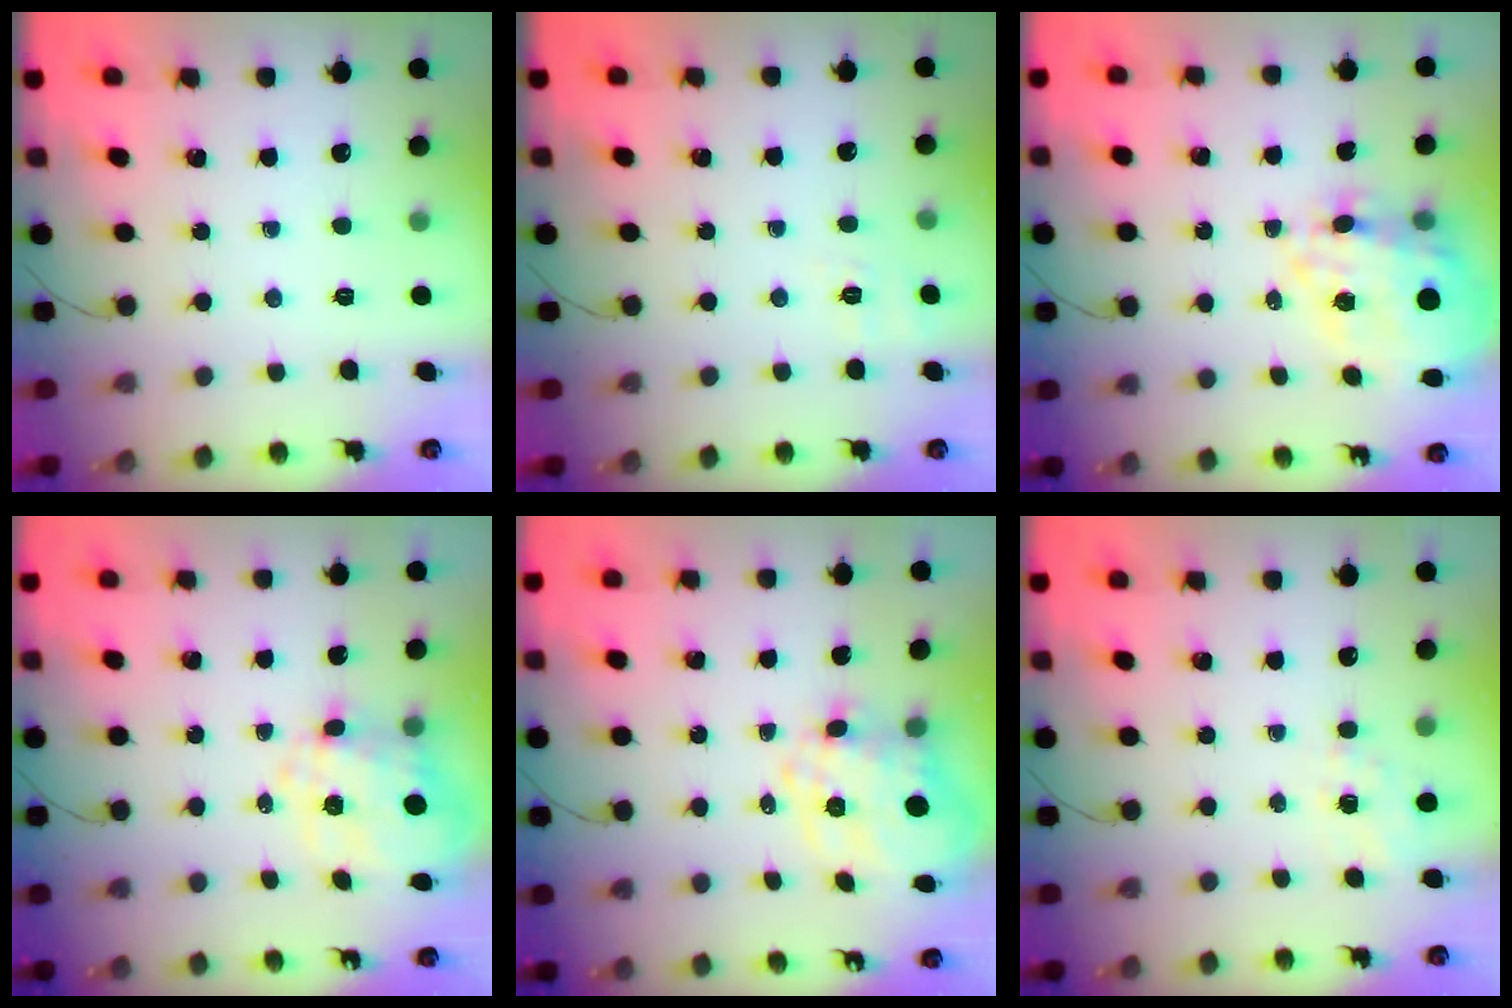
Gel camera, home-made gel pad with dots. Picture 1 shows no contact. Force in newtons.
{"total": 1.8, "press": 0.4, "slide": 1.8}
{"total": 18.3, "press": 17.9, "slide": 3.8}
{"total": 9.6, "press": 9.5, "slide": 1.7}
{"total": 4.6, "press": 4.0, "slide": 2.3}
{"total": 1.5, "press": 1.1, "slide": 1.1}